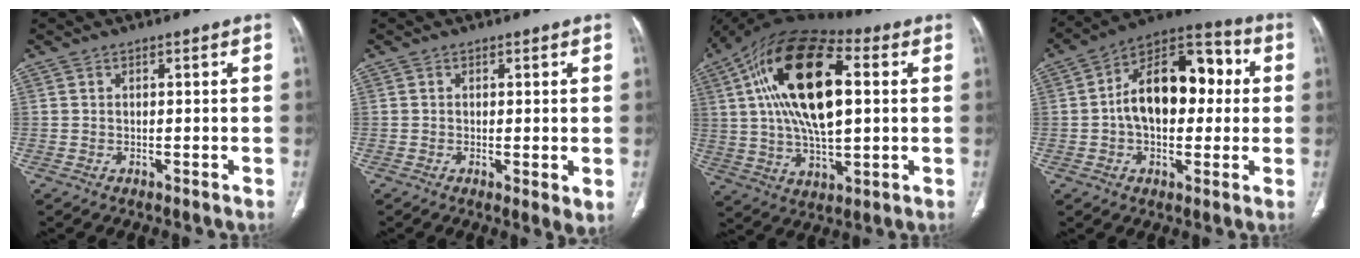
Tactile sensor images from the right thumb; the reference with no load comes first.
{"total": 3.0, "force": [-0.3, 0.8, 2.9], "torque": [-0.053, -0.014, -0.007]}
{"total": 24.5, "force": [4.9, 11.6, 21.0], "torque": [-0.379, 0.006, 0.076]}
{"total": 18.3, "force": [1.4, 11.1, 14.4], "torque": [-0.192, 0.041, 0.014]}